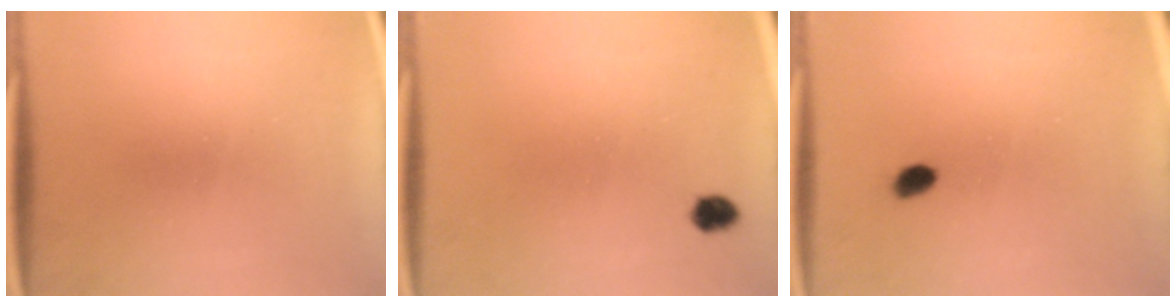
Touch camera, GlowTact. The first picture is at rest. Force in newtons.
{"total": 2.1}
{"total": 1.5}